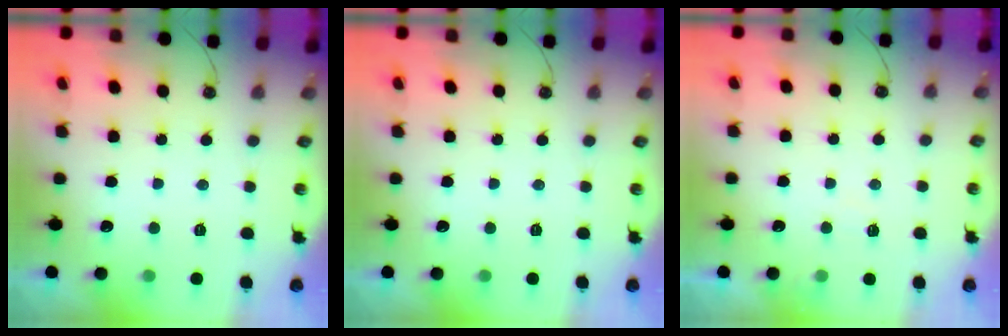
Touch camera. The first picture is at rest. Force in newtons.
{"total": 0.0}
{"total": 5.5, "press": 5.4, "slide": 0.8}